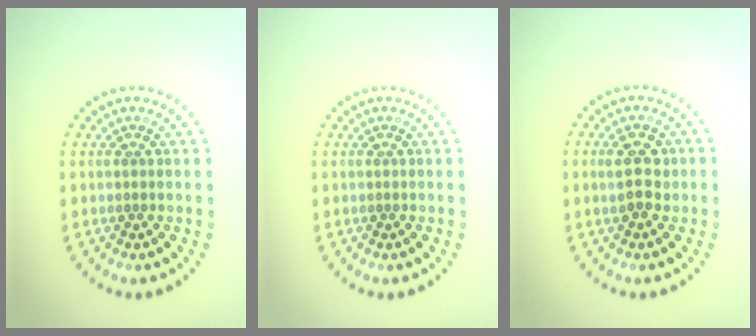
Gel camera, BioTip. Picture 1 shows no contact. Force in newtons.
{"total": 0.0}
{"total": 2.6, "press": 2.6, "slide": 0.3}